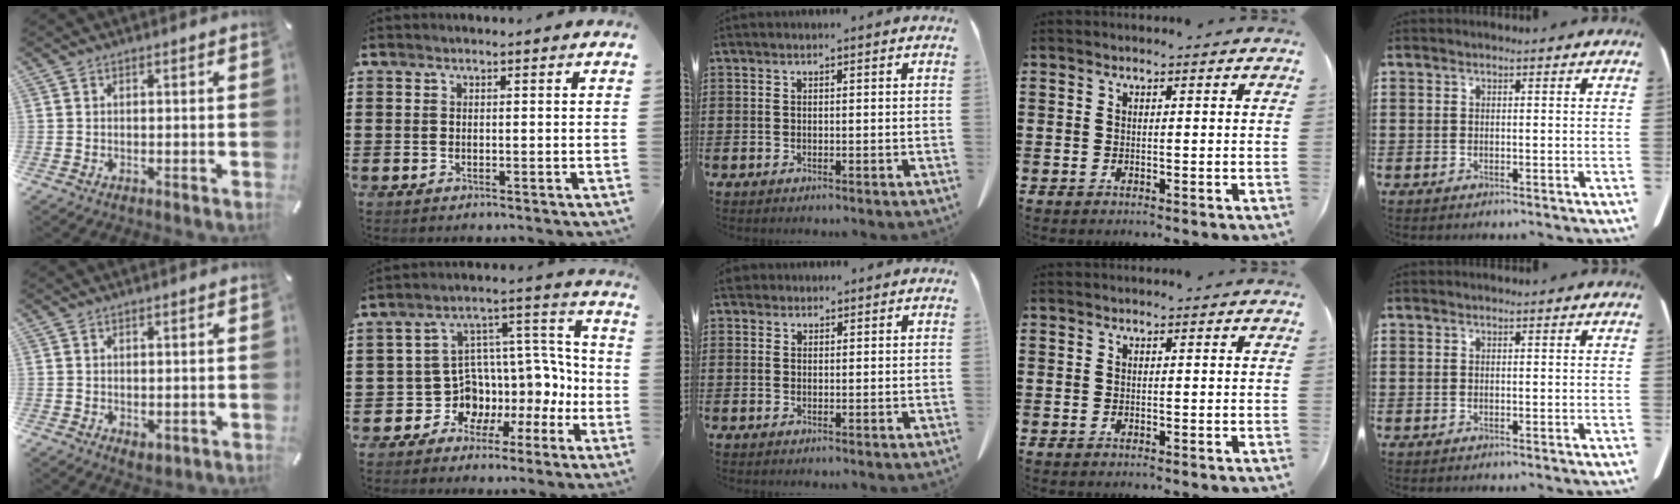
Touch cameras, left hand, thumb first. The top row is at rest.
{"thumb": {"total": 1.3, "force": [0.0, 1.1, 0.7], "torque": [-0.013, 0.004, 0.002]}, "index": {"total": 6.9, "force": [-0.7, 6.2, 3.0], "torque": [-0.075, -0.035, -0.008]}, "middle": {"total": 1.7, "force": [1.3, 1.0, 0.6], "torque": [-0.018, 0.006, 0.026]}}